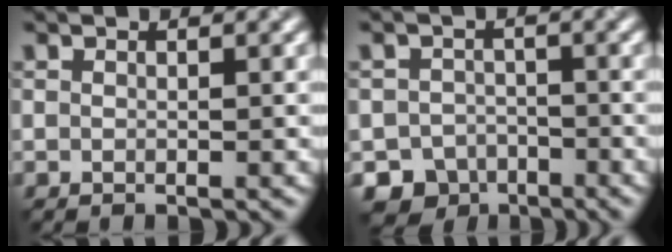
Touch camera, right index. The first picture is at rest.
{"total": 5.1, "force": [-3.4, 3.7, 0.7], "torque": [0.013, -0.004, -0.050]}